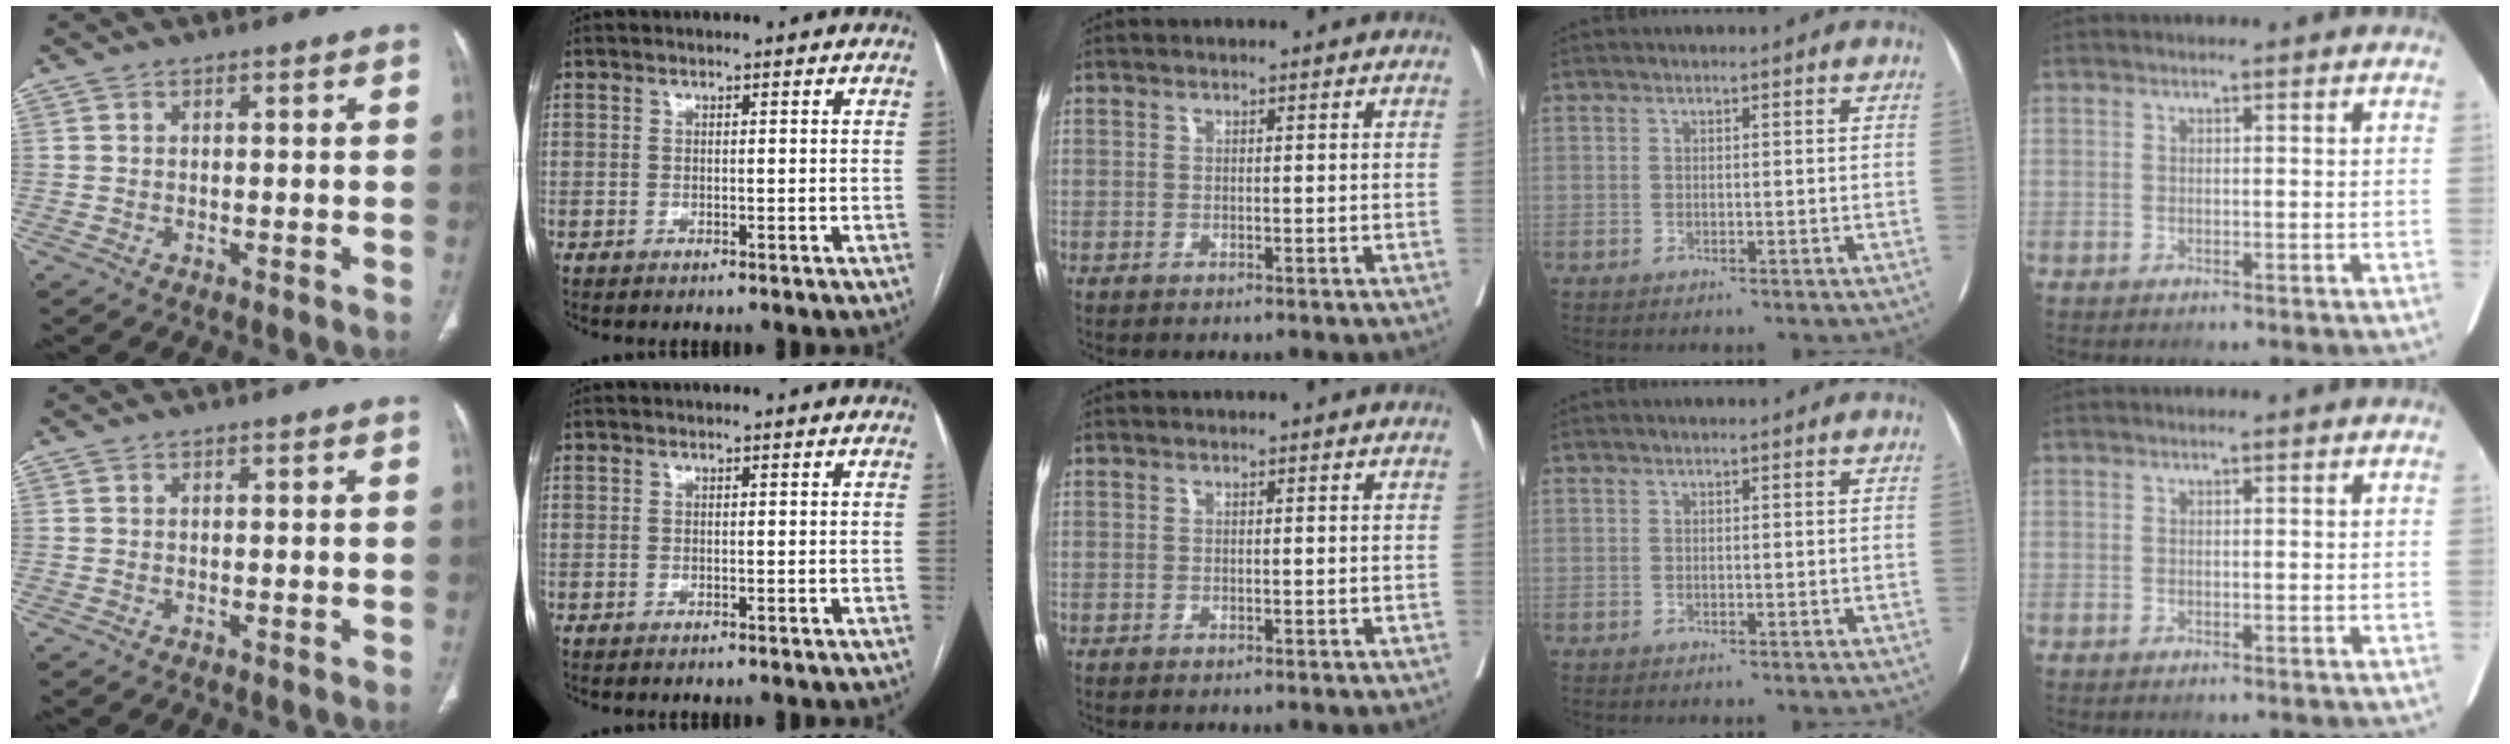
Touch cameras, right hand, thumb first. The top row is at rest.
{}